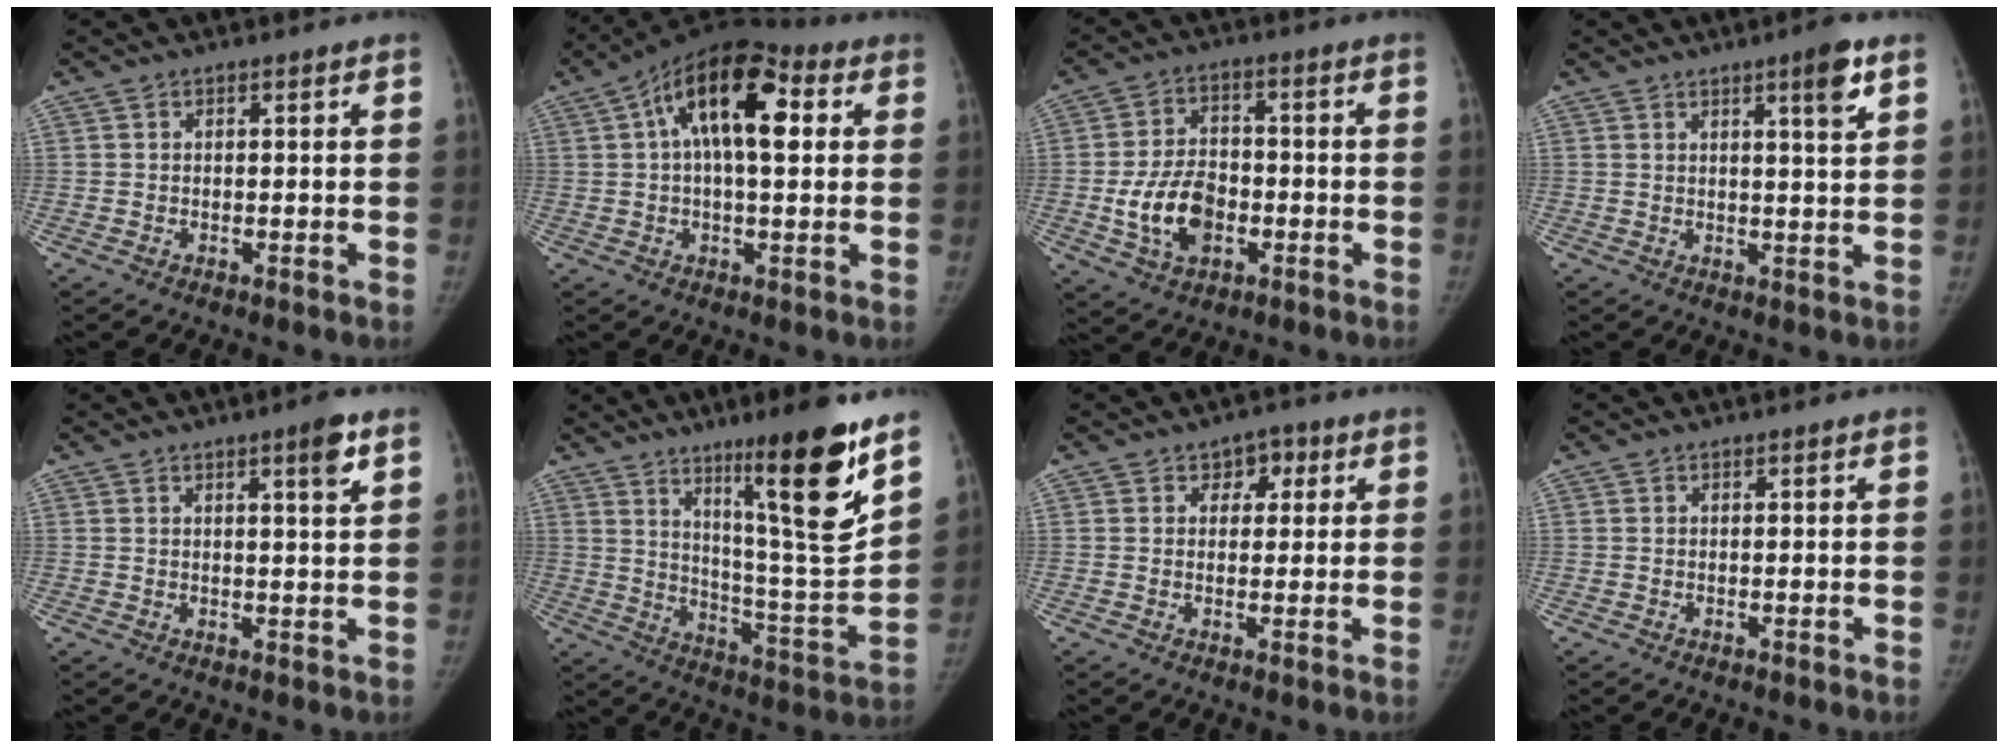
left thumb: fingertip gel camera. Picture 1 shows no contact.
{"total": 16.4, "force": [4.3, 7.6, 13.9], "torque": [-0.212, 0.022, 0.057]}
{"total": 10.8, "force": [-2.8, 7.3, 7.5], "torque": [-0.125, 0.017, -0.046]}
{"total": 5.2, "force": [2.8, 0.4, 4.4], "torque": [-0.058, -0.017, 0.041]}
{"total": 3.9, "force": [2.2, 0.3, 3.2], "torque": [-0.044, -0.014, 0.033]}
{"total": 19.8, "force": [11.6, 1.8, 15.9], "torque": [-0.214, -0.076, 0.191]}
{"total": 4.1, "force": [1.7, 3.0, 2.2], "torque": [0.002, -0.002, 0.019]}
{"total": 0.0}